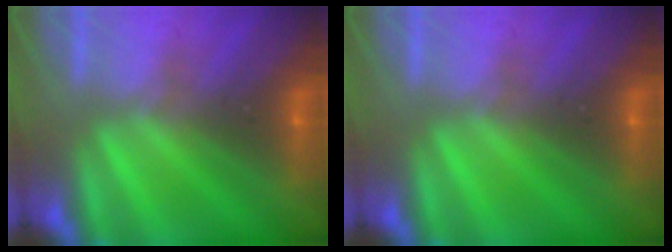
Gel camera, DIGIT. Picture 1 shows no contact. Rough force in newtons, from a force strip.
{"total": 0.0}